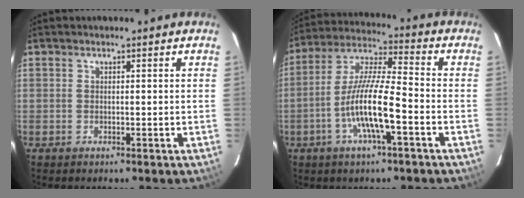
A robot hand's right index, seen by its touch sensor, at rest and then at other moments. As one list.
[{"total": 12.4, "force": [-4.7, 1.8, 11.4], "torque": [-0.228, 0.000, -0.093]}]